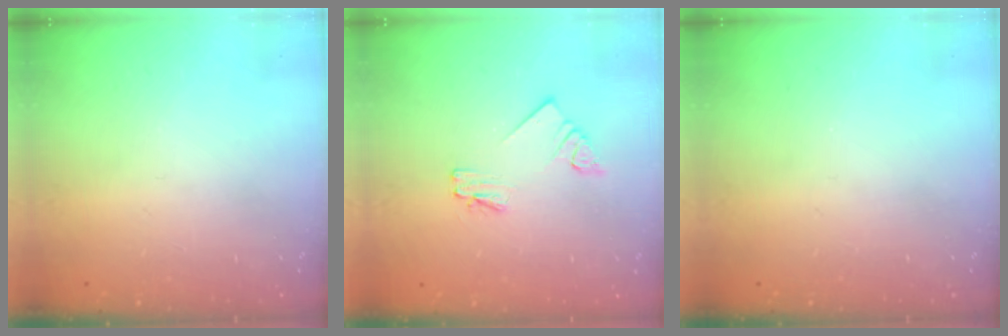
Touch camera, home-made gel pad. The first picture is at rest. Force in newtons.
{"total": 2.3, "press": 2.3, "slide": 0.1}
{"total": 0.0}